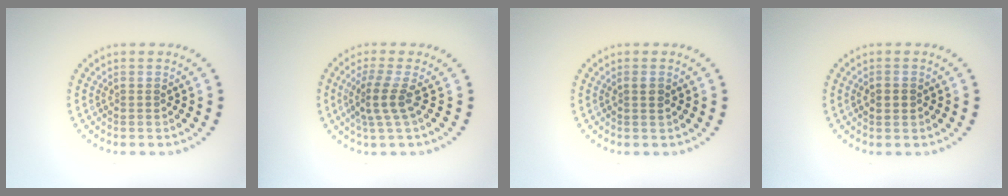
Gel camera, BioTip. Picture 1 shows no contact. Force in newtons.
{"total": 2.6, "press": 1.9, "slide": 1.9}
{"total": 1.0, "press": 0.9, "slide": 0.4}
{"total": 1.7, "press": 1.7, "slide": 0.1}